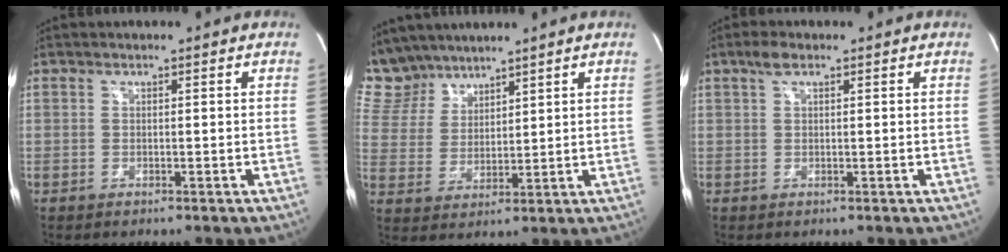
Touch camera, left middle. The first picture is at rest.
{"total": 8.3, "force": [7.6, 3.3, 0.7], "torque": [-0.027, 0.016, 0.167]}
{"total": 2.1, "force": [1.3, 0.8, 1.5], "torque": [-0.034, 0.013, 0.027]}